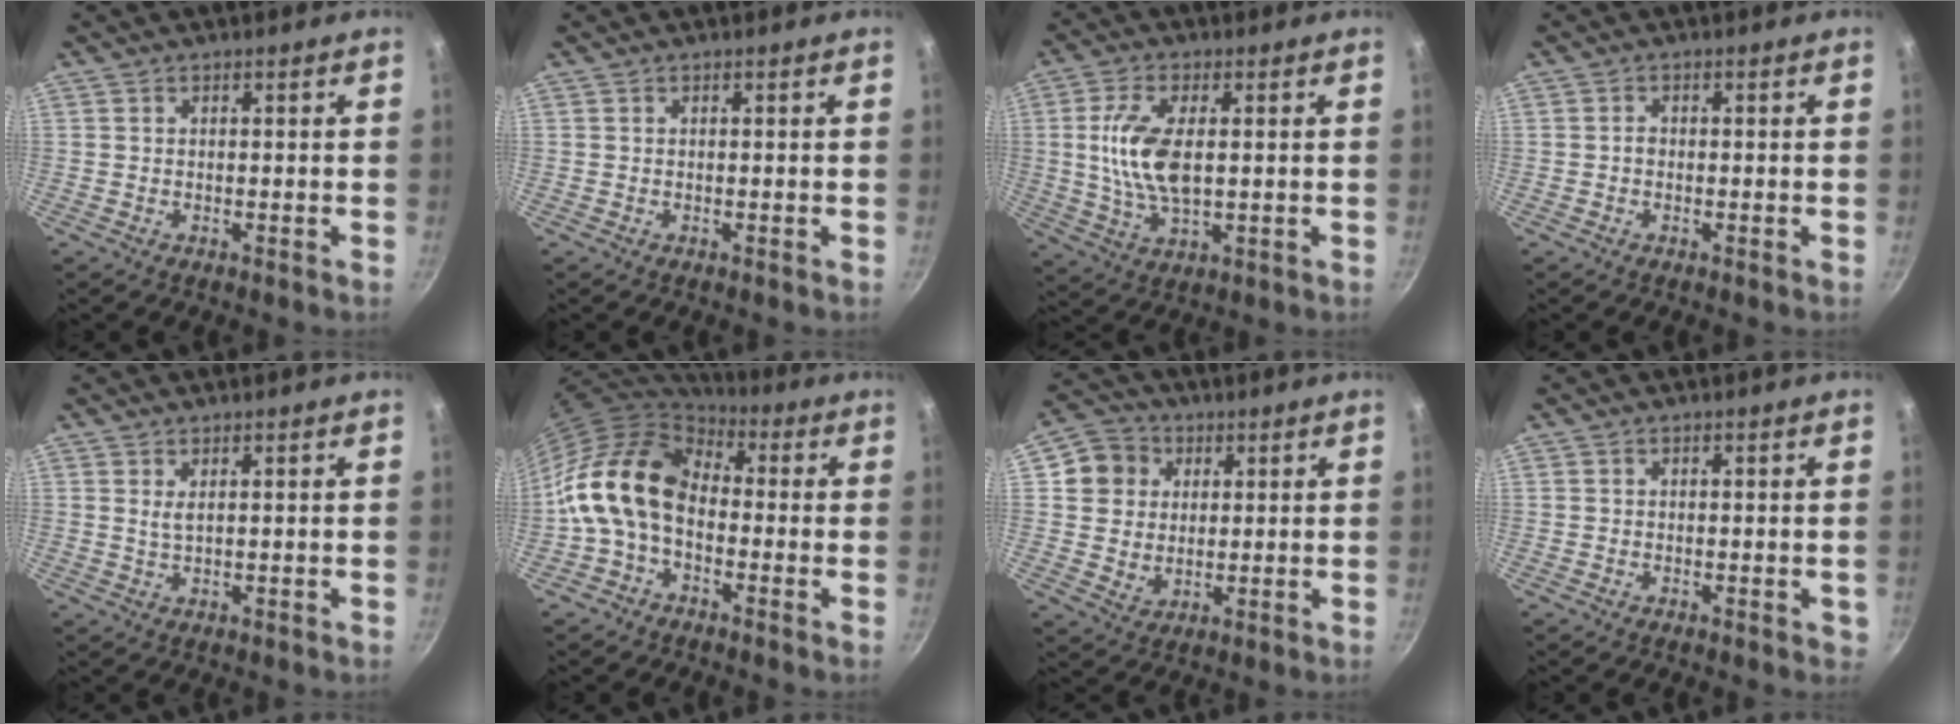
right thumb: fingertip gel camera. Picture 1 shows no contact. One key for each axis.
{"total": 0.0}
{"total": 11.3, "fx": 1.1, "fy": 5.6, "fz": 9.7, "tx": -0.189, "ty": -0.003, "tz": 0.023}
{"total": 1.0, "fx": -0.2, "fy": 0.8, "fz": 0.6, "tx": -0.008, "ty": 0.005, "tz": -0.005}
{"total": 1.7, "fx": 0.7, "fy": 0.7, "fz": 1.4, "tx": -0.026, "ty": -0.005, "tz": 0.014}
{"total": 14.7, "fx": -1.4, "fy": 10.1, "fz": 10.6, "tx": -0.174, "ty": 0.035, "tz": -0.047}
{"total": 9.0, "fx": 2.7, "fy": 7.9, "fz": 3.1, "tx": -0.015, "ty": -0.003, "tz": 0.045}
{"total": 1.1, "fx": -0.4, "fy": 0.7, "fz": 0.7, "tx": -0.005, "ty": 0.001, "tz": -0.006}